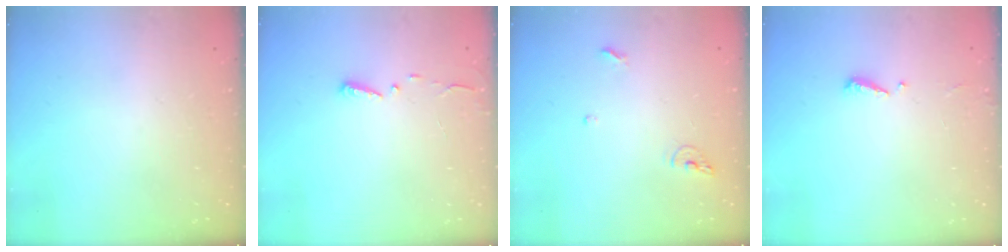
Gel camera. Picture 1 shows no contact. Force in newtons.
{"total": 3.0, "press": 2.9, "slide": 0.3}
{"total": 6.8, "press": 6.6, "slide": 1.2}
{"total": 4.9, "press": 4.8, "slide": 0.4}